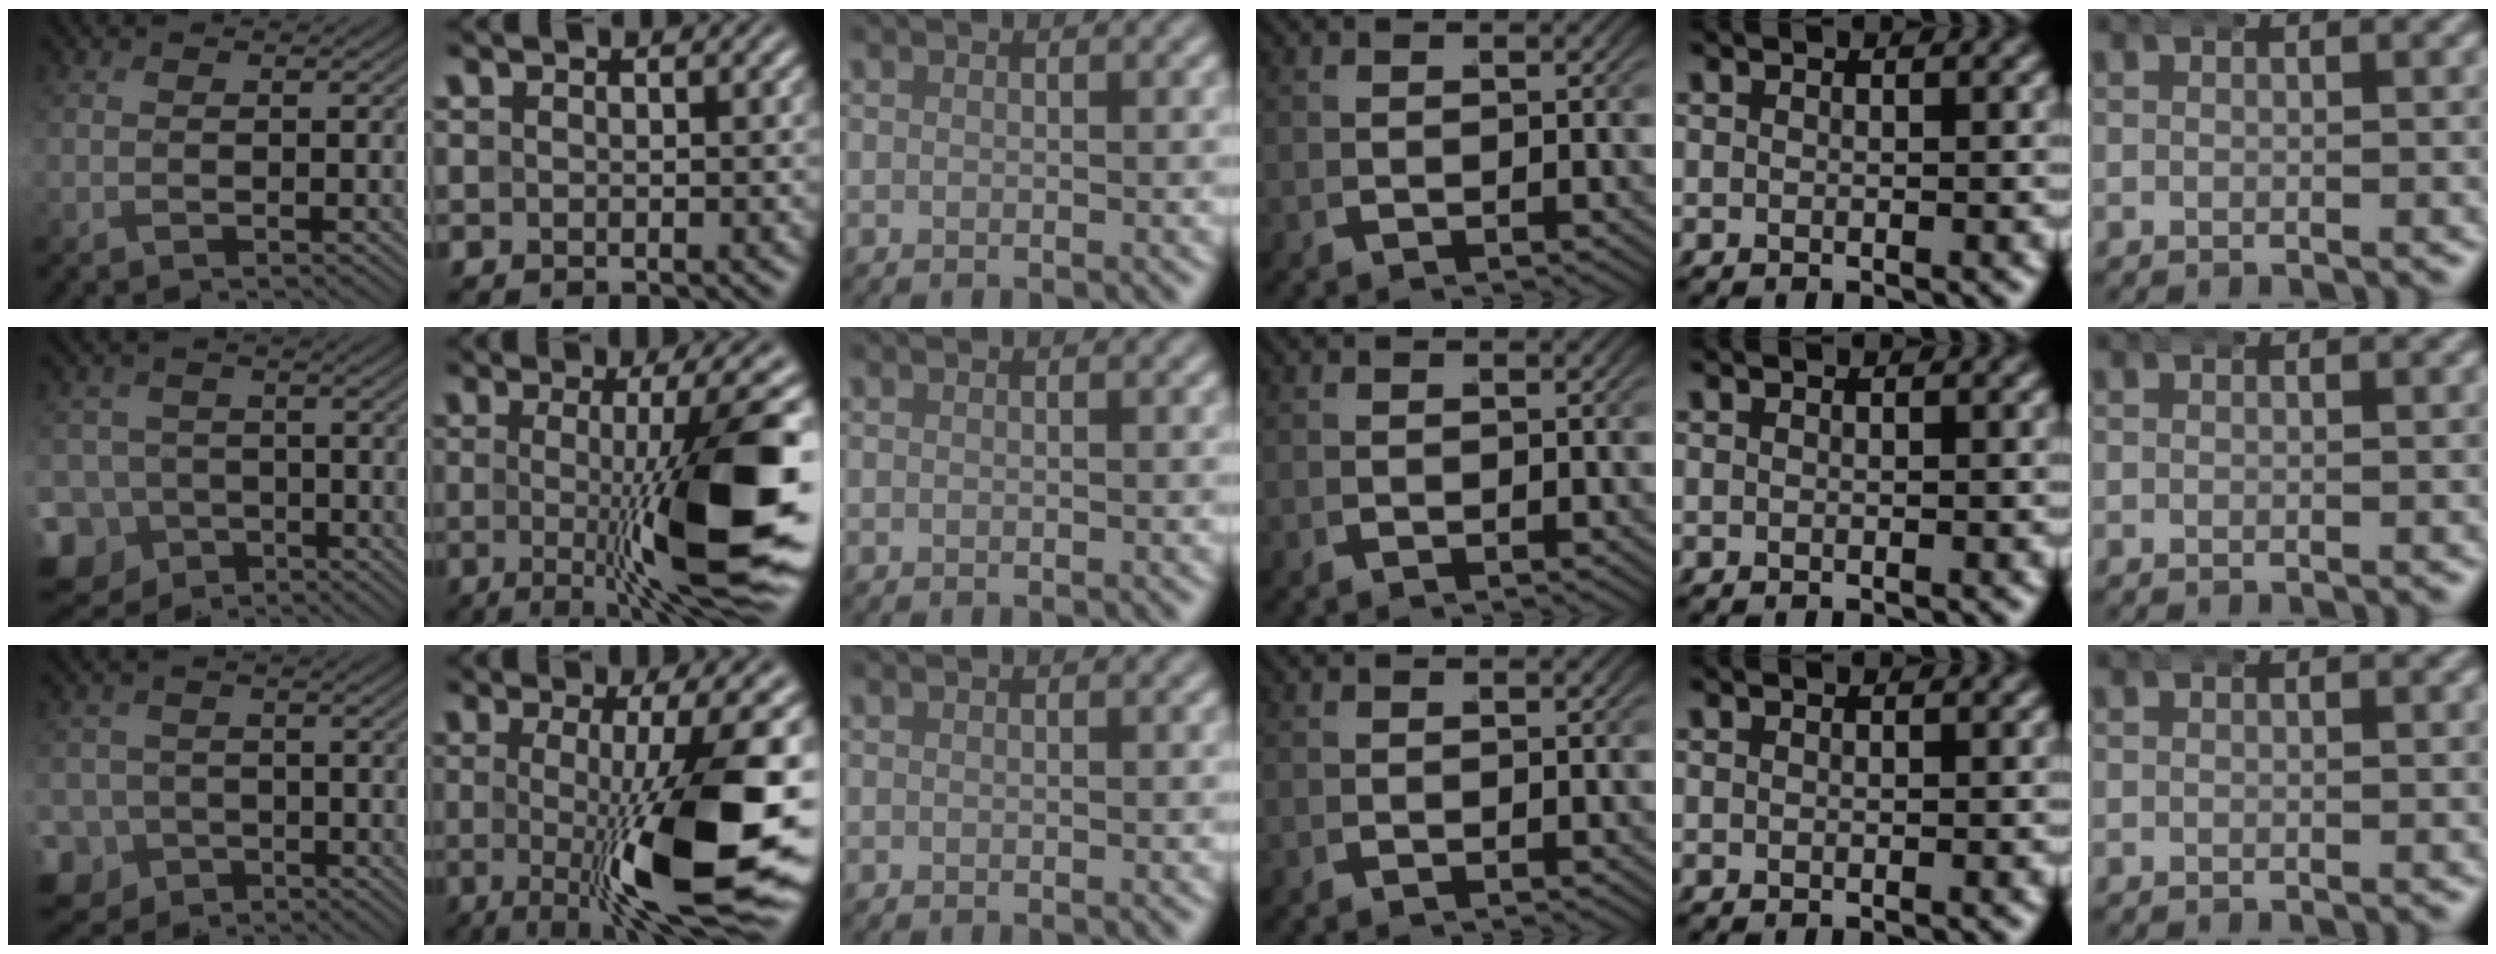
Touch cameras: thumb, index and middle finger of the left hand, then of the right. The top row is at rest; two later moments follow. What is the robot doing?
{"motion": "wrap", "object": "bandana"}